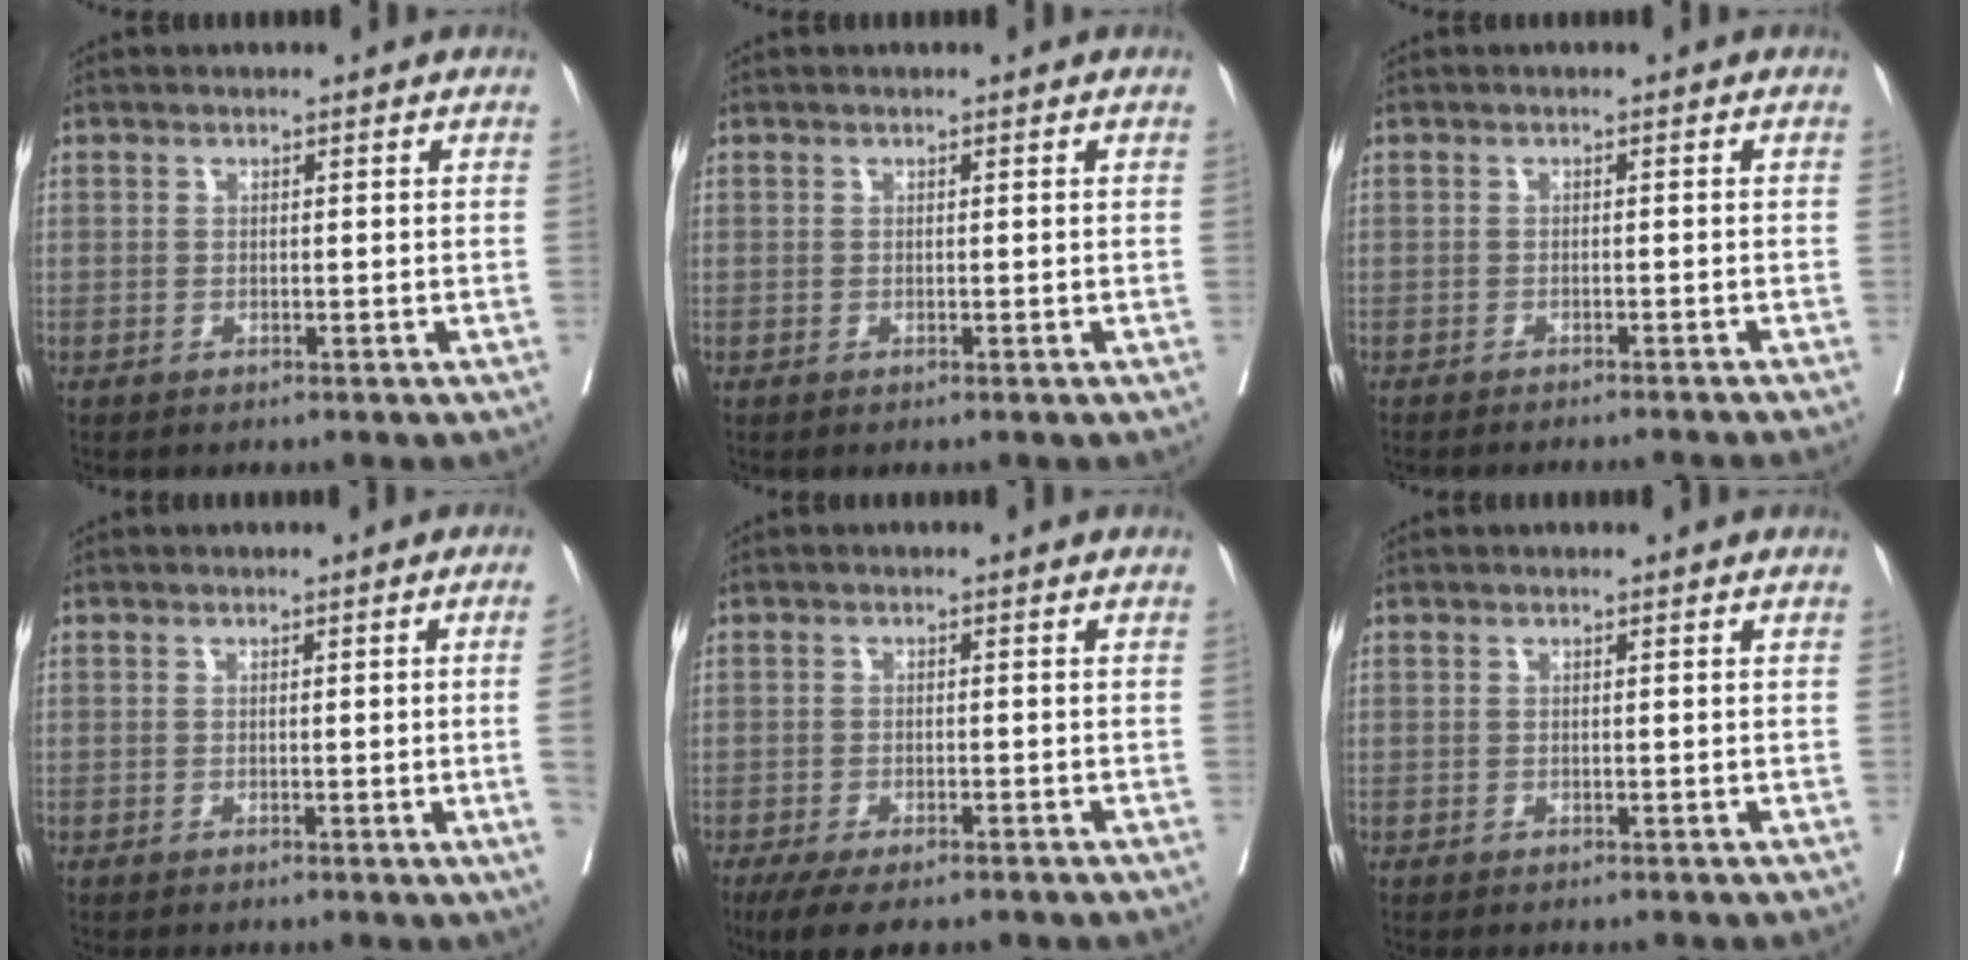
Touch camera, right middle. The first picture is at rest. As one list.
[{"total": 0.0}, {"total": 8.2, "force": [-7.6, -0.7, 2.9], "torque": [-0.014, -0.018, -0.093]}, {"total": 3.2, "force": [-0.5, -1.4, 2.9], "torque": [-0.036, -0.005, -0.003]}, {"total": 7.6, "force": [-5.7, 2.4, 4.4], "torque": [-0.061, -0.012, -0.085]}, {"total": 1.1, "force": [-1.0, 0.3, 0.4], "torque": [-0.008, -0.003, -0.014]}]